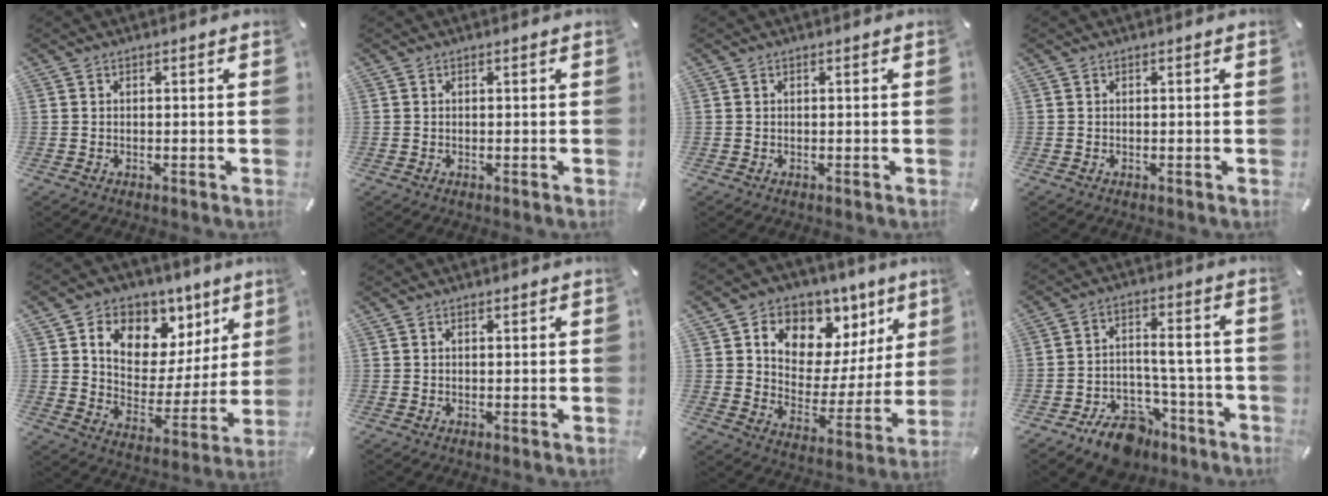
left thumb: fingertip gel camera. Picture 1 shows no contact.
{"total": 0.0}
{"total": 0.0}
{"total": 0.0}
{"total": 11.0, "force": [6.1, 8.3, 3.6], "torque": [-0.046, -0.060, 0.110]}
{"total": 0.0}
{"total": 9.6, "force": [5.8, 7.4, 2.2], "torque": [-0.024, -0.070, 0.103]}
{"total": 11.1, "force": [-7.2, 6.7, 5.0], "torque": [-0.058, 0.060, -0.121]}